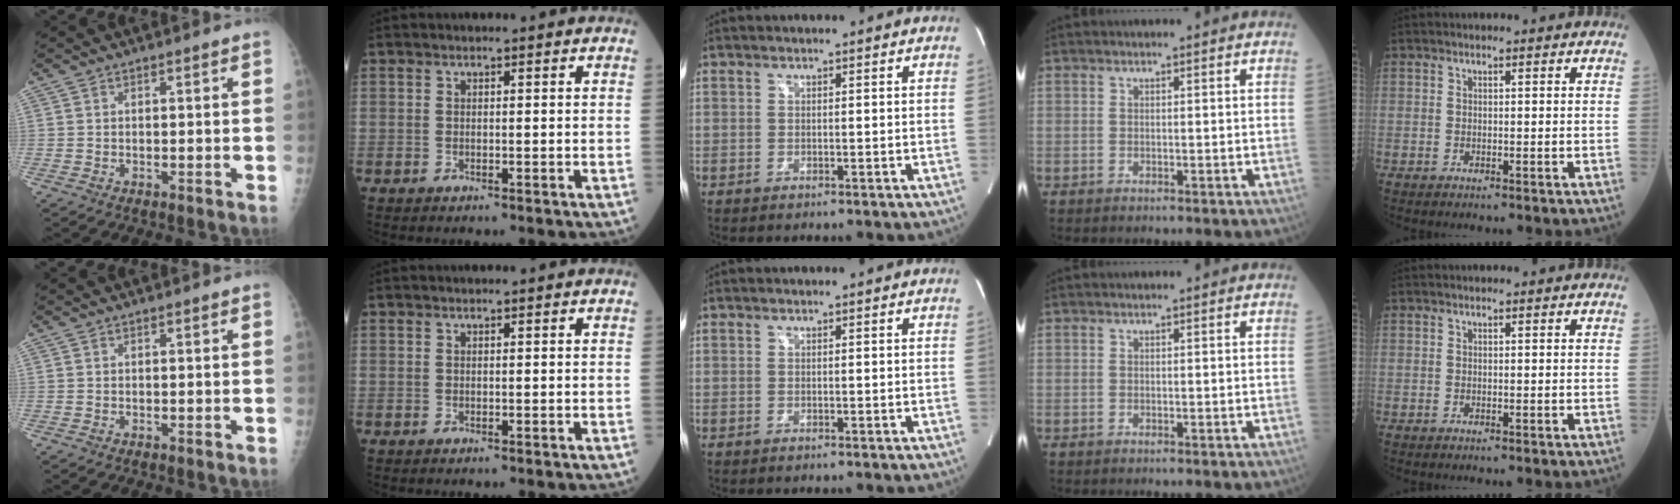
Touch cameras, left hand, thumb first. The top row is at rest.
{}